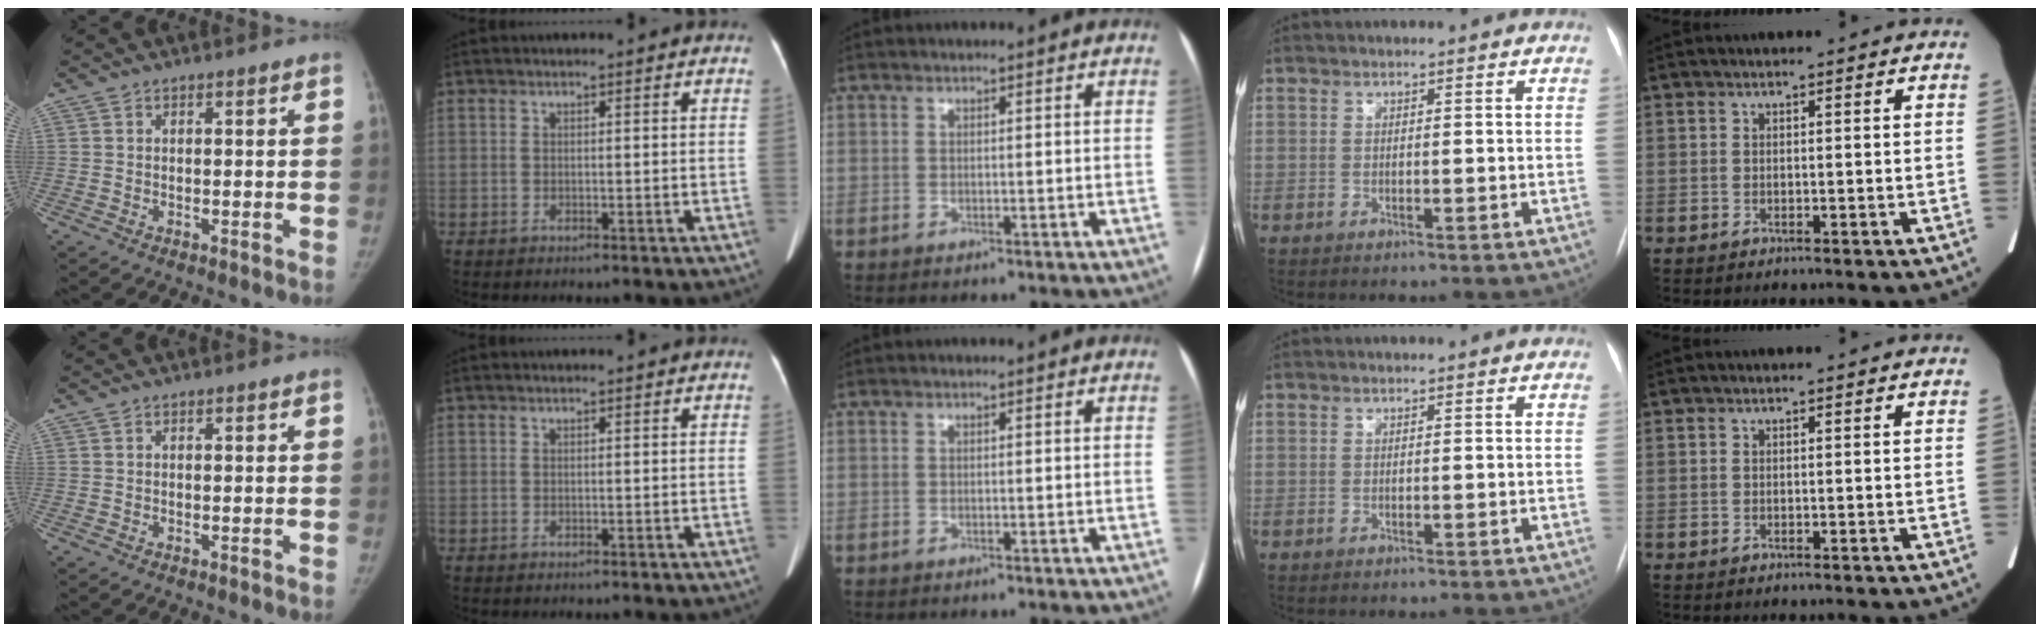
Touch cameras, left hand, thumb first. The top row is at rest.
{}